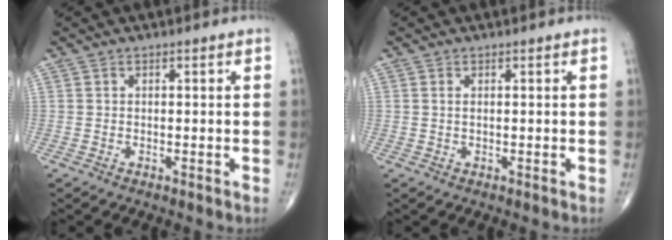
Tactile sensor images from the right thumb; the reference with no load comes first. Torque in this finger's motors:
{"motor_torque": [-0.20, 0.22, -0.36, -0.30, 0.03]}